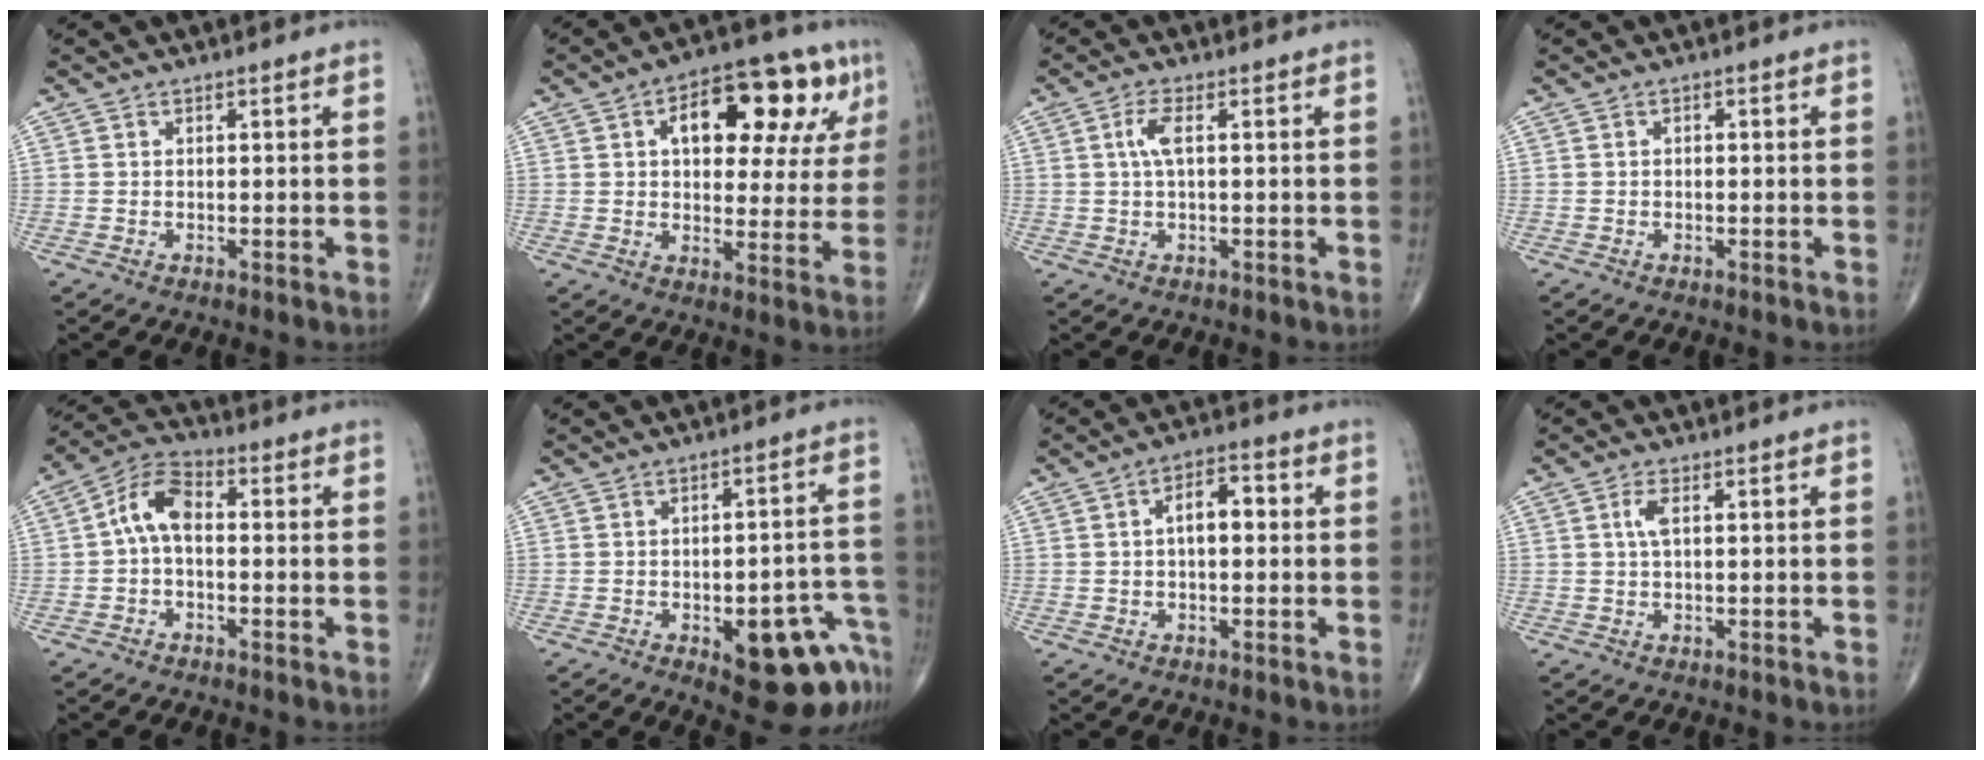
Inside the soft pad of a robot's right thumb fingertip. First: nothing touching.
{"total": 18.3, "force": [6.9, 9.4, 14.1], "torque": [-0.145, 0.010, 0.091]}
{"total": 3.2, "force": [0.5, 0.8, 3.0], "torque": [-0.077, 0.009, 0.011]}
{"total": 0.6, "force": [0.0, 0.4, 0.5], "torque": [-0.008, 0.003, -0.001]}
{"total": 7.4, "force": [-0.2, 4.1, 6.2], "torque": [-0.110, 0.028, -0.016]}
{"total": 15.0, "force": [-7.1, 5.9, 11.8], "torque": [-0.086, 0.049, -0.075]}
{"total": 6.1, "force": [0.6, 3.1, 5.2], "torque": [-0.077, 0.021, 0.002]}
{"total": 2.4, "force": [0.6, 0.8, 2.2], "torque": [-0.053, 0.006, 0.013]}